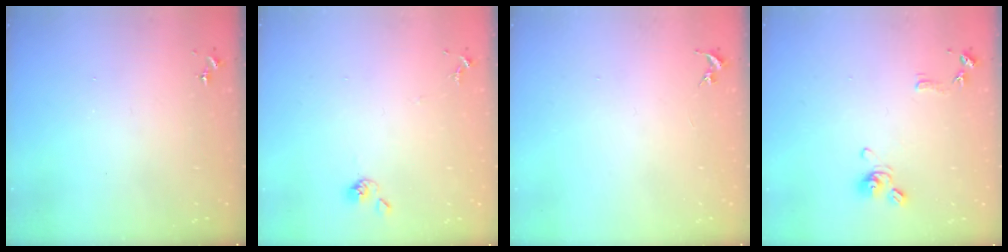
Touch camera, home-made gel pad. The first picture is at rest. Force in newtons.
{"total": 6.4, "press": 6.3, "slide": 0.8}
{"total": 0.0}
{"total": 10.0, "press": 9.9, "slide": 1.2}